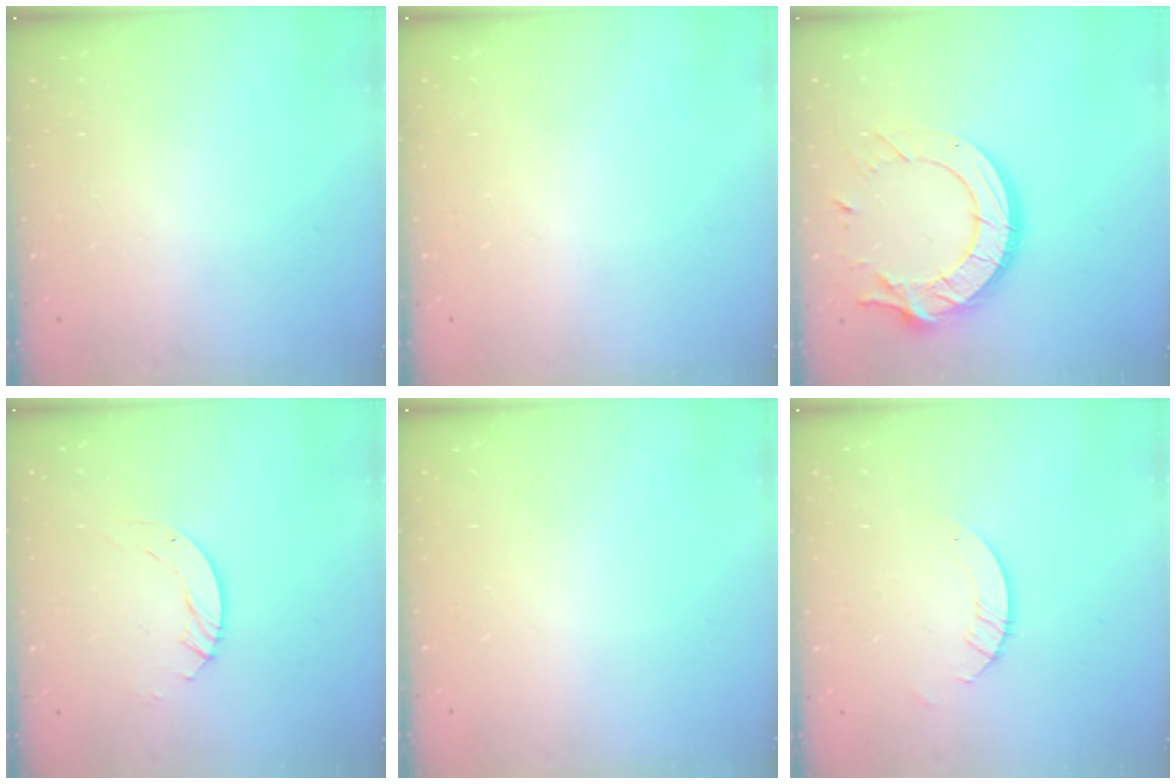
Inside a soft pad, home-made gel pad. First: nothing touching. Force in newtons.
{"total": 0.0}
{"total": 16.0, "press": 15.9, "slide": 1.4}
{"total": 4.0, "press": 4.0, "slide": 0.3}
{"total": 0.0}
{"total": 2.9, "press": 2.9, "slide": 0.3}